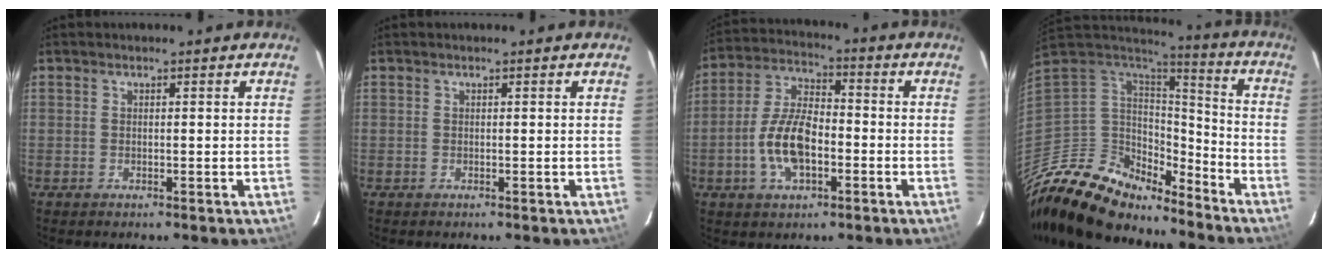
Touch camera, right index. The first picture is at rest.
{"total": 0.0}
{"total": 11.2, "force": [-3.3, 5.5, 9.3], "torque": [-0.195, 0.010, -0.060]}
{"total": 19.3, "force": [-15.5, 7.6, 8.6], "torque": [-0.183, -0.009, -0.289]}